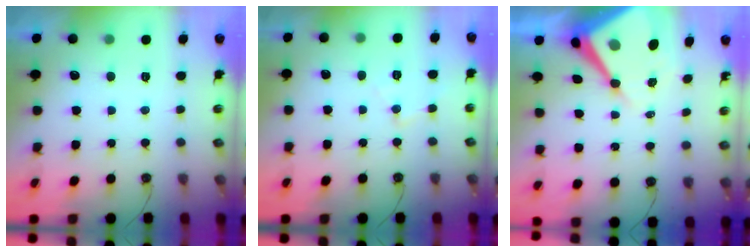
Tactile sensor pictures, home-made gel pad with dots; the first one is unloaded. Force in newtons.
{"total": 6.6, "press": 6.6, "slide": 0.3}
{"total": 13.4, "press": 13.4, "slide": 1.2}